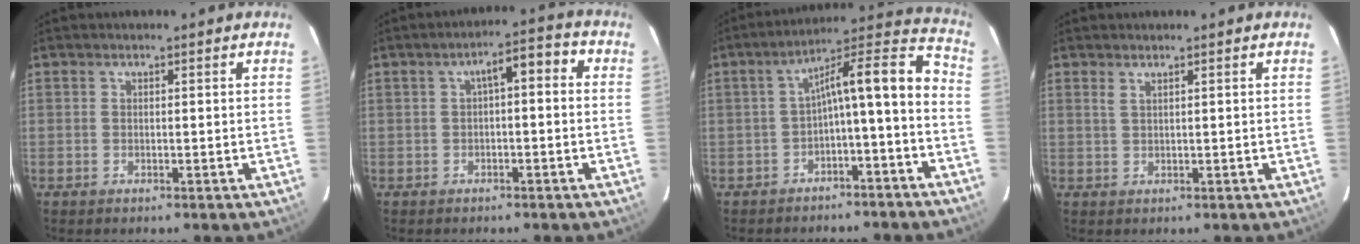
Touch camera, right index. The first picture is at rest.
{"total": 5.1, "force": [-0.2, 1.8, 4.8], "torque": [-0.073, 0.029, 0.007]}
{"total": 12.6, "force": [-4.5, 2.9, 11.4], "torque": [-0.172, 0.046, -0.065]}
{"total": 0.9, "force": [0.7, -0.1, 0.6], "torque": [-0.012, 0.001, 0.013]}